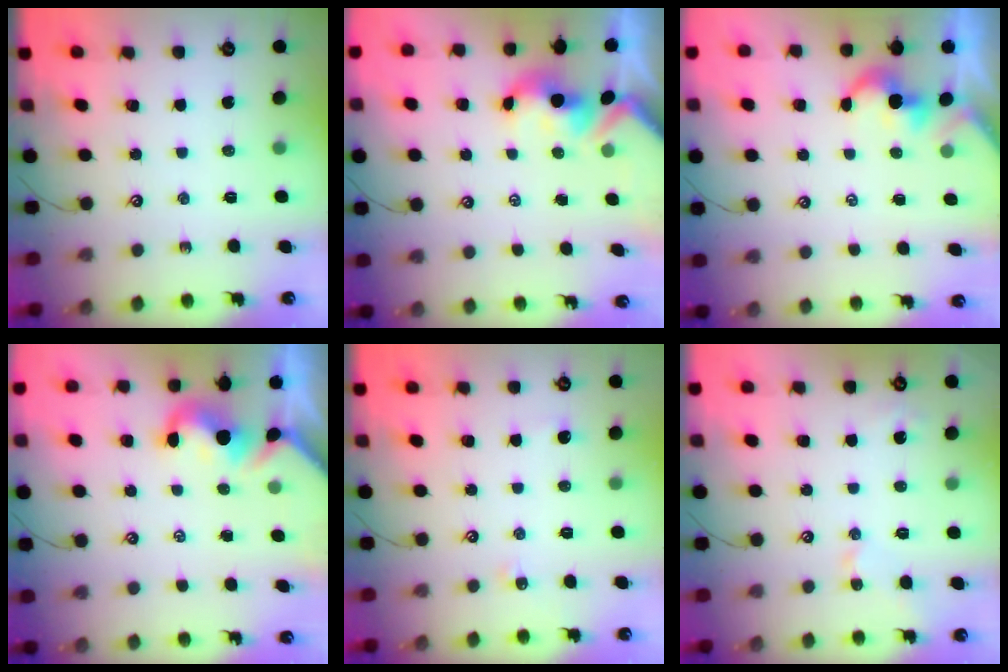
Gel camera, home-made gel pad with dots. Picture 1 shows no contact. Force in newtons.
{"total": 2.1, "press": 2.0, "slide": 0.7}
{"total": 2.9, "press": 2.9, "slide": 0.2}
{"total": 1.4, "press": 1.3, "slide": 0.5}
{"total": 3.0, "press": 3.0, "slide": 0.5}
{"total": 3.0, "press": 3.0, "slide": 0.5}